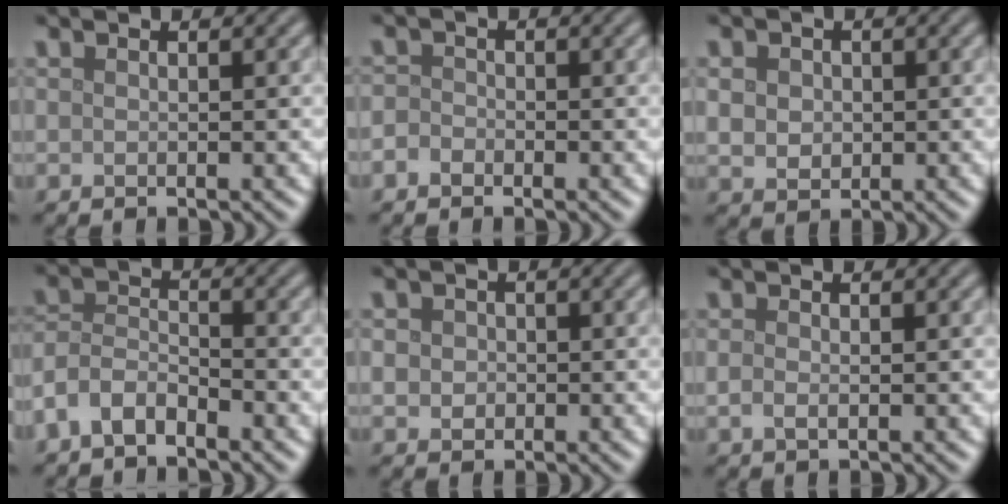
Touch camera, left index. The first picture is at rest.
{"total": 1.3, "force": [-0.7, 1.0, 0.4], "torque": [0.001, 0.001, -0.020]}
{"total": 2.6, "force": [0.3, 2.2, 1.4], "torque": [-0.031, 0.001, 0.008]}
{"total": 3.6, "force": [-2.6, 1.7, 1.8], "torque": [-0.037, 0.006, -0.063]}
{"total": 2.6, "force": [0.4, 2.2, 1.3], "torque": [-0.010, 0.016, -0.011]}
{"total": 1.1, "force": [-0.2, 0.7, 0.9], "torque": [-0.021, -0.003, -0.004]}